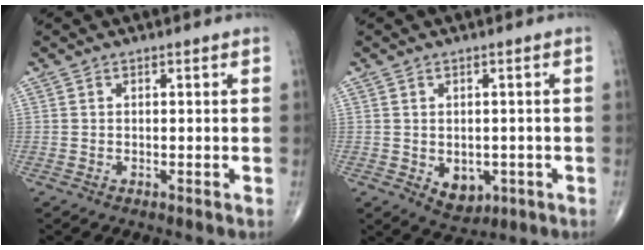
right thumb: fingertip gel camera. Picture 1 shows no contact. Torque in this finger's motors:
{"motor_torque": [-0.27, 0.44, 0.20, 0.20, 0.07]}